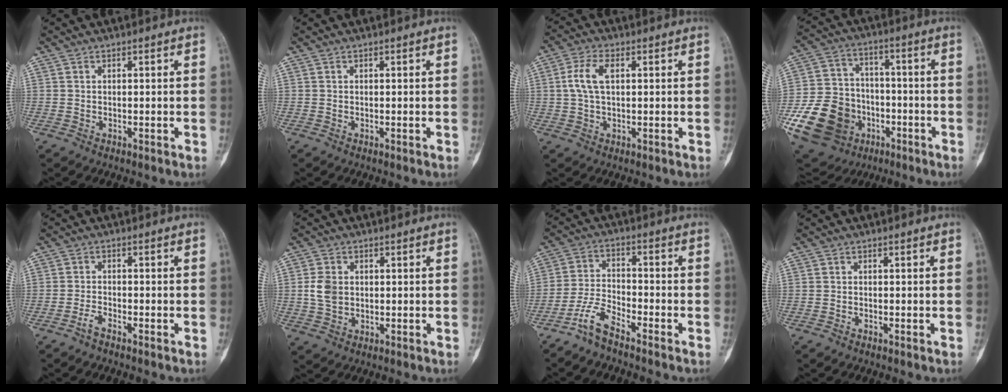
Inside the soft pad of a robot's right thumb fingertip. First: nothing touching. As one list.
[{"total": 0.0}, {"total": 5.8, "force": [1.1, 3.0, 4.9], "torque": [-0.113, 0.013, 0.020]}, {"total": 20.3, "force": [-7.0, 16.5, 9.4], "torque": [-0.185, 0.054, -0.108]}, {"total": 1.9, "force": [-1.6, 0.4, 1.0], "torque": [-0.029, 0.010, -0.033]}, {"total": 4.7, "force": [0.3, 3.6, 3.0], "torque": [-0.053, 0.003, 0.007]}, {"total": 5.6, "force": [-4.7, 1.2, 2.9], "torque": [-0.065, 0.028, -0.101]}, {"total": 0.0}]